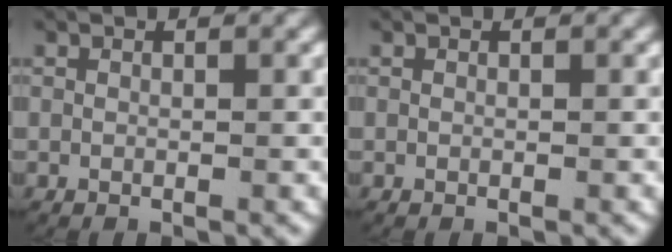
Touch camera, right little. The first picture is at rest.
{"total": 0.0}